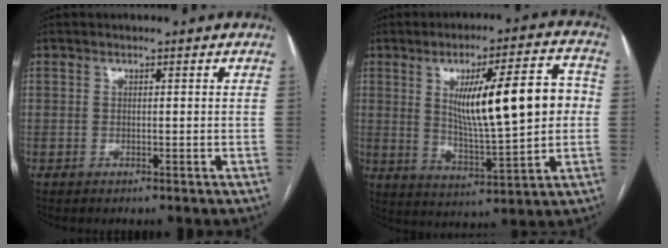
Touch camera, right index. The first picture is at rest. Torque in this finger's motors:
{"motor_torque": [1.74, 0.40, 0.53, 0.14]}